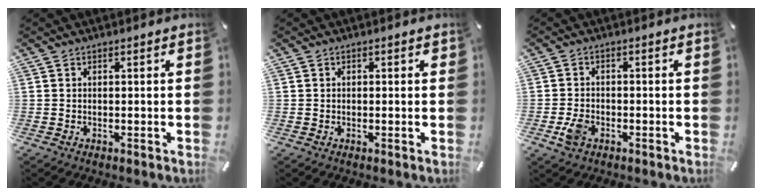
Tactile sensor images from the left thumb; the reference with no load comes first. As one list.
[{"total": 0.6, "force": [0.0, 0.6, 0.1], "torque": [-0.002, 0.005, -0.002]}, {"total": 4.2, "force": [-1.7, 3.1, 2.4], "torque": [-0.059, 0.002, -0.034]}]